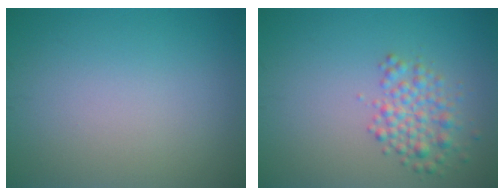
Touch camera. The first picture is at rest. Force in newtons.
{"total": 2.9, "press": 2.9, "slide": 0.1}